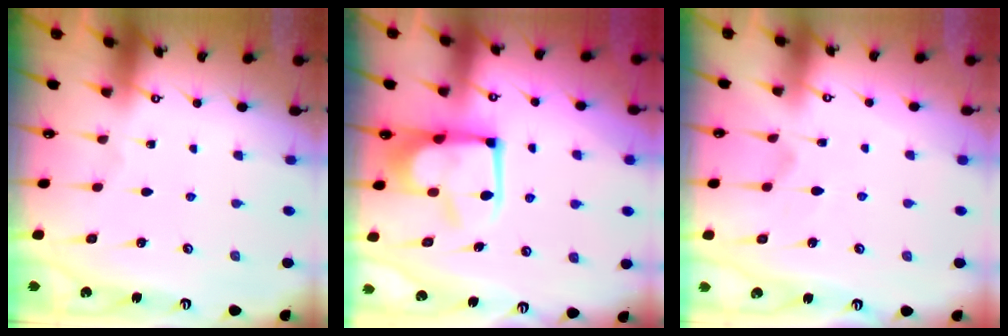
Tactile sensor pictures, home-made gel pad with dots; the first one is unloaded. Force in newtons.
{"total": 6.2, "press": 6.1, "slide": 1.0}
{"total": 2.7, "press": 2.5, "slide": 1.2}